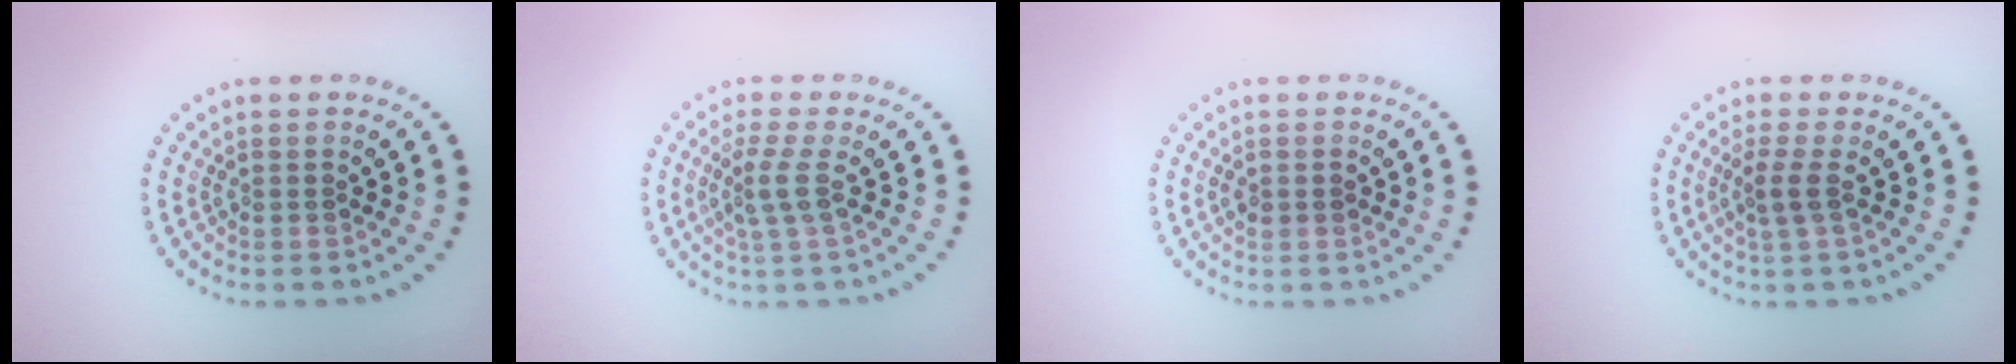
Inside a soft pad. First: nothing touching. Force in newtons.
{"total": 2.2, "press": 1.6, "slide": 1.6}
{"total": 1.1, "press": 1.0, "slide": 0.2}
{"total": 1.9, "press": 1.3, "slide": 1.3}